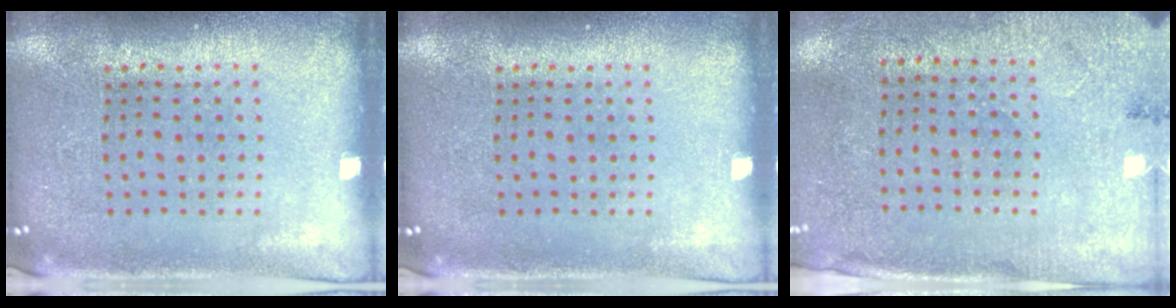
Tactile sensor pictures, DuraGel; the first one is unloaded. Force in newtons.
{"total": 0.0}
{"total": 2.7, "press": 2.2, "slide": 1.5}